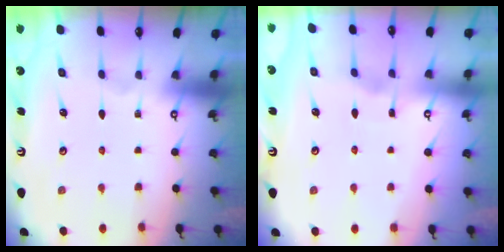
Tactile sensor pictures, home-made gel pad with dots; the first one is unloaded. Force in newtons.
{"total": 2.8, "press": 2.8, "slide": 0.4}